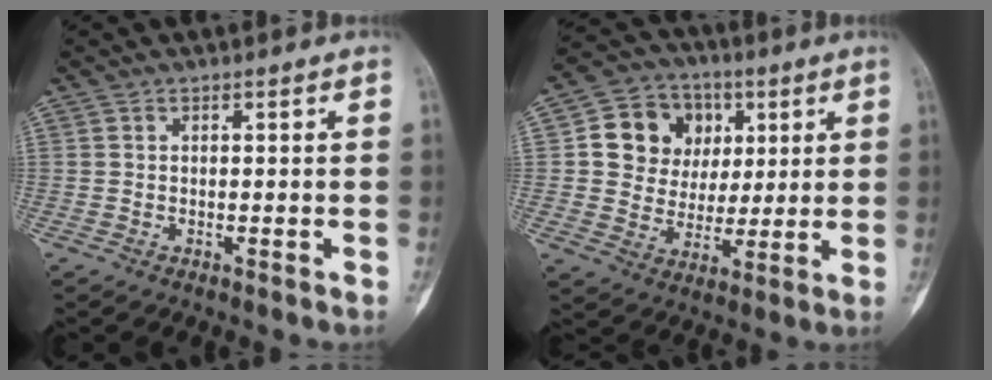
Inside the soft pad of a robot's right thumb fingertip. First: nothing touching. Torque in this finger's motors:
{"motor_torque": [1.10, 1.14, 0.40, -0.42, 0.04]}